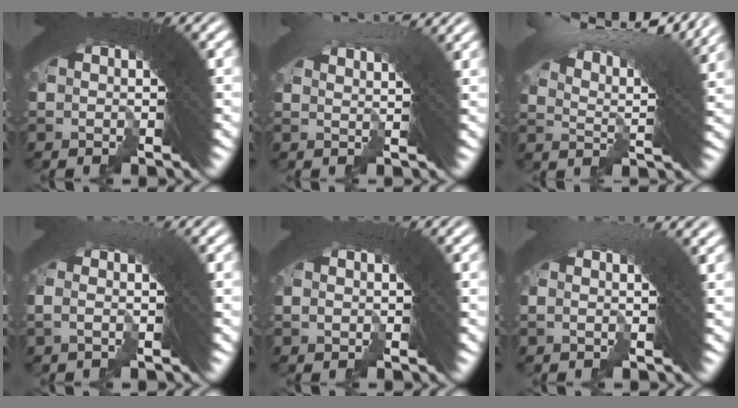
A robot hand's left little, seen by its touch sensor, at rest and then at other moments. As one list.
[{"total": 3.8, "force": [3.0, -0.7, 2.1], "torque": [-0.013, 0.019, 0.046]}, {"total": 10.0, "force": [6.4, 2.1, 7.3], "torque": [-0.100, 0.033, 0.089]}, {"total": 1.4, "force": [-0.2, -0.4, 1.4], "torque": [-0.009, 0.023, -0.016]}, {"total": 0.9, "force": [-0.5, -0.6, -0.5], "torque": [0.017, 0.002, -0.006]}, {"total": 2.2, "force": [0.7, 0.2, 2.1], "torque": [-0.006, 0.030, -0.007]}]